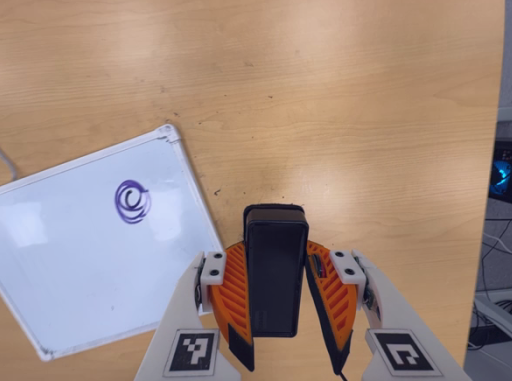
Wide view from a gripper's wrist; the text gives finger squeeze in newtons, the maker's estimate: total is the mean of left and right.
{"total": 5.4, "left": 4.4, "right": 6.4}